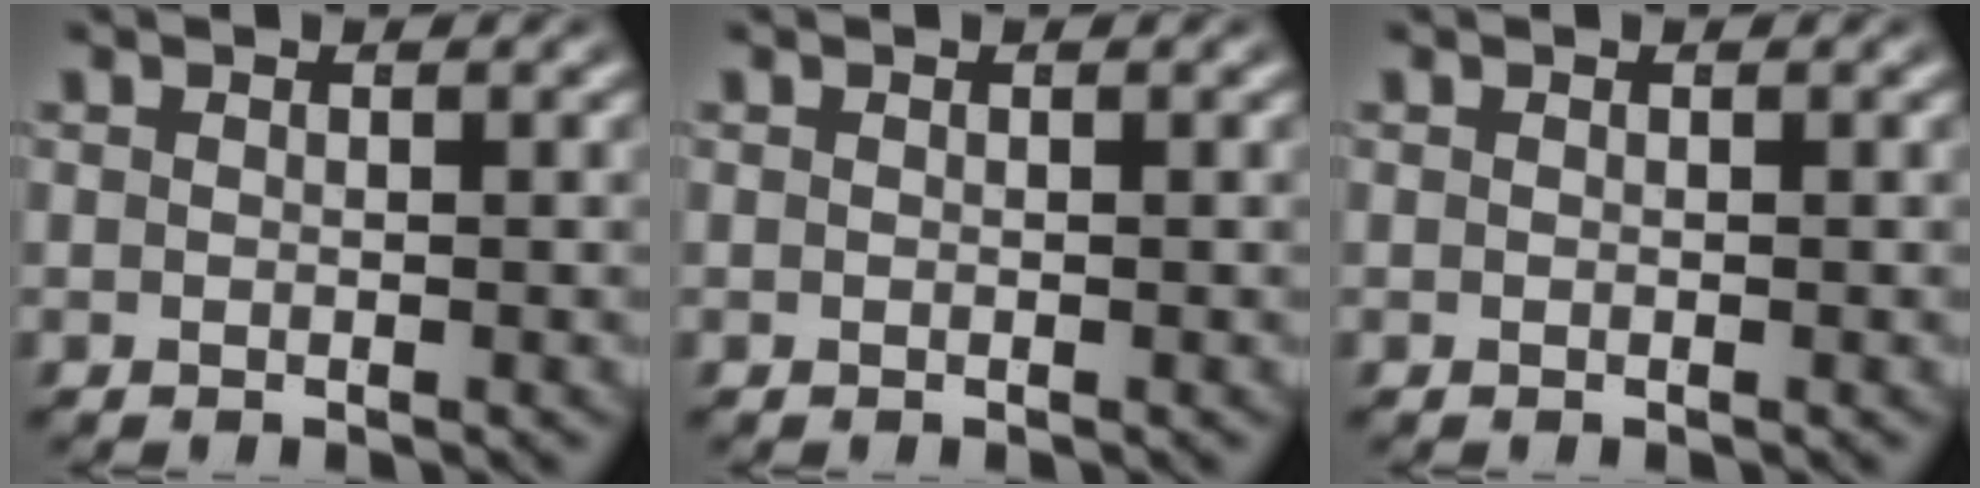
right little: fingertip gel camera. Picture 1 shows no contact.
{"total": 0.0}
{"total": 0.0}